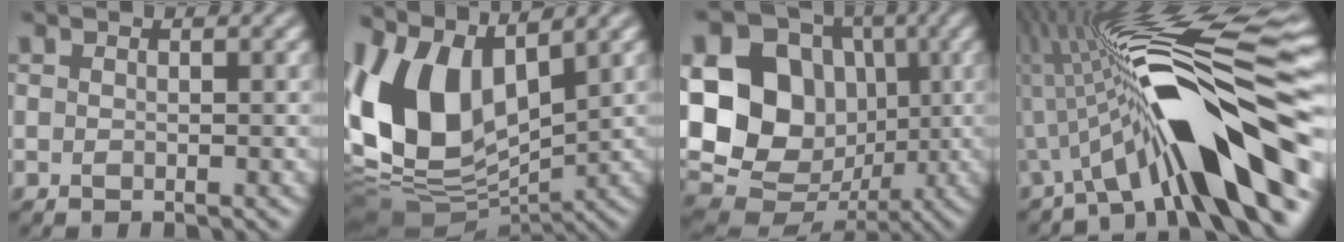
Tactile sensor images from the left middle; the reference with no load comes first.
{"total": 12.0, "force": [2.3, 7.6, 8.9], "torque": [-0.193, -0.006, 0.033]}
{"total": 19.3, "force": [1.3, 16.9, 9.2], "torque": [-0.207, 0.022, -0.003]}
{"total": 14.0, "force": [-3.5, 3.2, 13.1], "torque": [-0.197, 0.027, -0.060]}